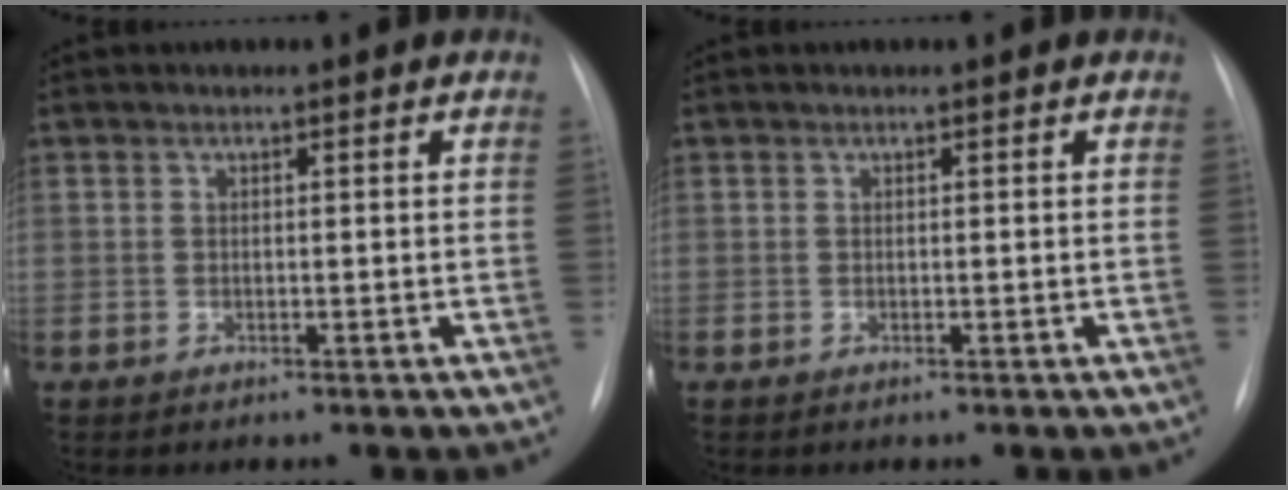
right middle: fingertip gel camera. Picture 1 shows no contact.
{"total": 0.0}